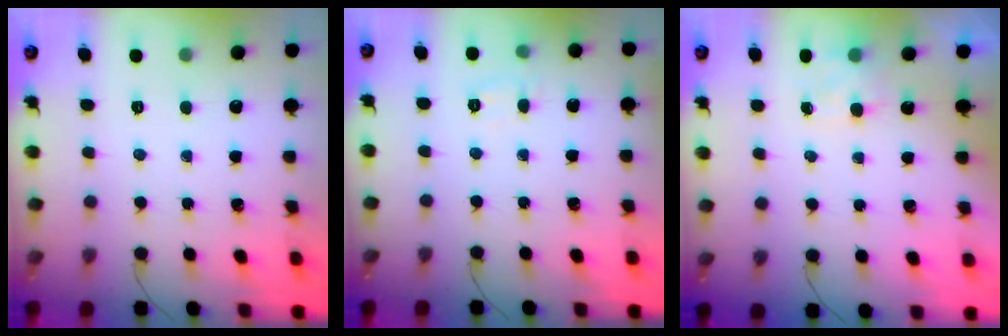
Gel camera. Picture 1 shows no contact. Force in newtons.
{"total": 5.5, "press": 5.4, "slide": 1.0}
{"total": 3.7, "press": 3.6, "slide": 1.0}